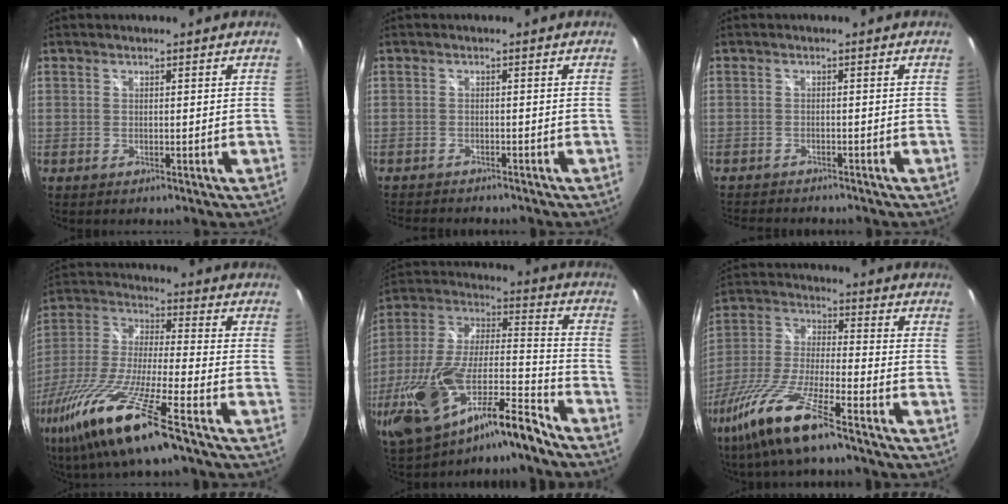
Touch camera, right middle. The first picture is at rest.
{"total": 4.8, "force": [-4.5, 0.4, 1.5], "torque": [-0.040, -0.016, -0.072]}
{"total": 5.5, "force": [-5.2, 0.6, 1.7], "torque": [-0.045, -0.016, -0.082]}
{"total": 19.7, "force": [-11.8, 1.4, 15.8], "torque": [-0.328, -0.045, -0.227]}
{"total": 22.9, "force": [-15.2, 5.9, 16.0], "torque": [-0.309, -0.026, -0.270]}
{"total": 16.8, "force": [-10.4, 1.1, 13.2], "torque": [-0.284, -0.035, -0.205]}